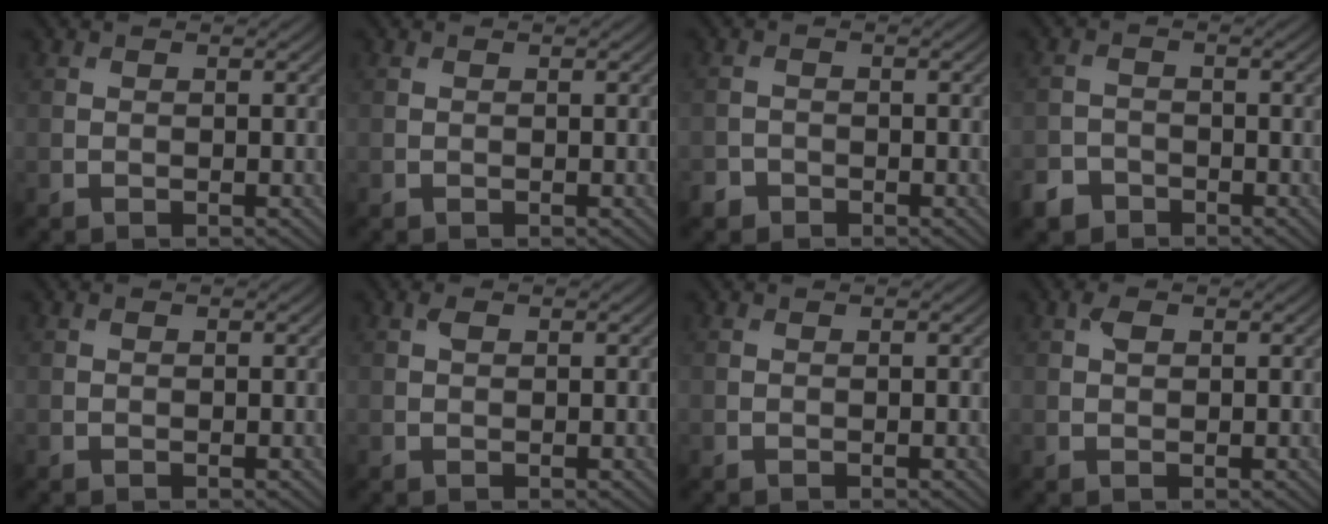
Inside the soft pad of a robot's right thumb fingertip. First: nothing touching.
{"total": 0.0}
{"total": 1.5, "force": [-1.2, 0.9, 0.1], "torque": [-0.001, 0.000, -0.027]}
{"total": 2.9, "force": [-2.2, 1.8, 0.7], "torque": [-0.014, -0.003, -0.050]}
{"total": 0.0}
{"total": 0.8, "force": [0.3, 0.4, 0.6], "torque": [-0.012, 0.001, 0.007]}
{"total": 0.0}
{"total": 1.2, "force": [0.5, 0.7, 0.9], "torque": [-0.019, 0.002, 0.009]}